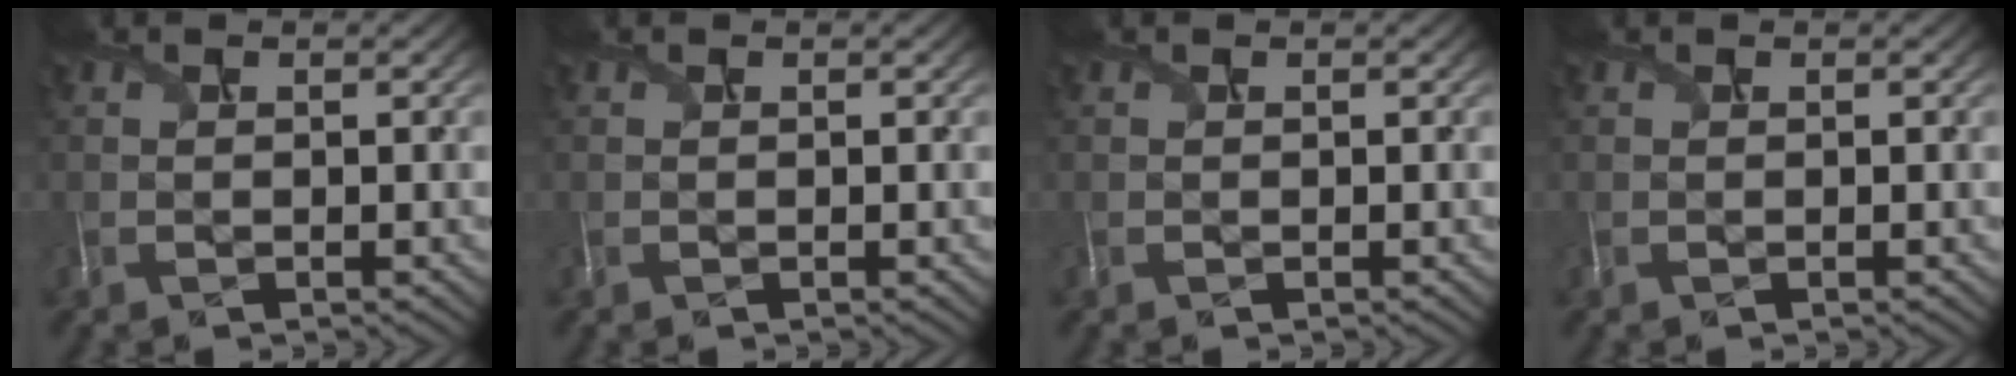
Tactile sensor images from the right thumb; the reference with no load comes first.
{"total": 0.0}
{"total": 0.0}
{"total": 0.0}